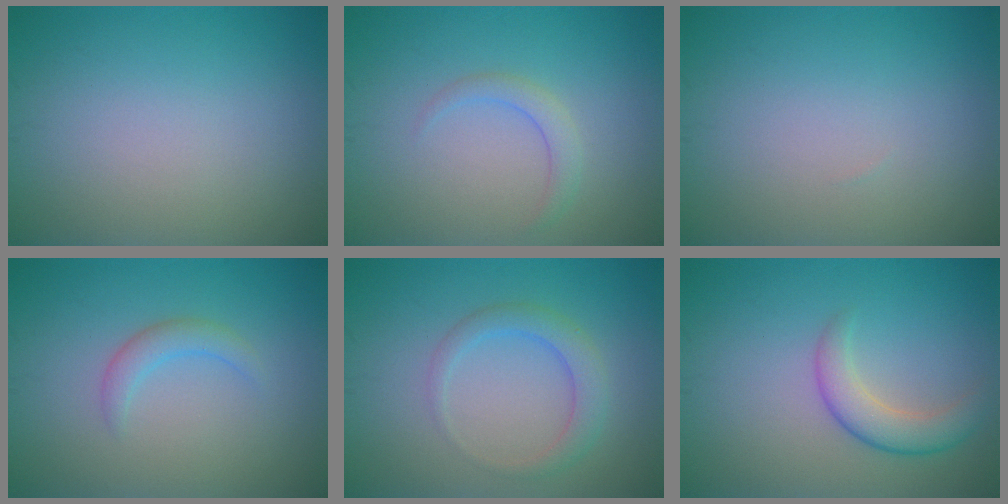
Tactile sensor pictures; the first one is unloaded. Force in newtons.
{"total": 1.6, "press": 1.6, "slide": 0.1}
{"total": 0.0}
{"total": 1.7, "press": 1.7, "slide": 0.3}
{"total": 2.6, "press": 2.6, "slide": 0.1}
{"total": 3.2, "press": 3.2, "slide": 0.1}